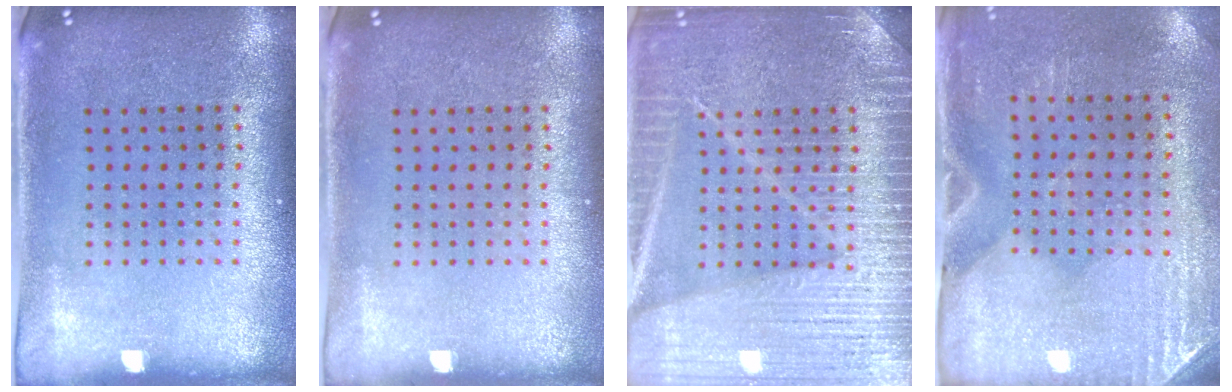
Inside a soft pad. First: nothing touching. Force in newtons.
{"total": 0.0}
{"total": 6.8, "press": 6.7, "slide": 0.8}
{"total": 2.9, "press": 2.5, "slide": 1.4}